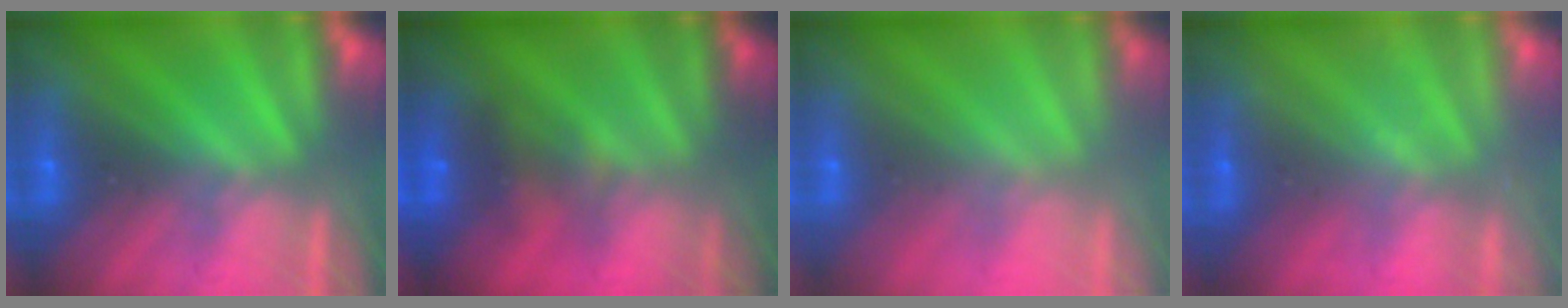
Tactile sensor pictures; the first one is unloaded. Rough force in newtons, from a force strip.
{"total": 4.8}
{"total": 2.3}
{"total": 2.2}